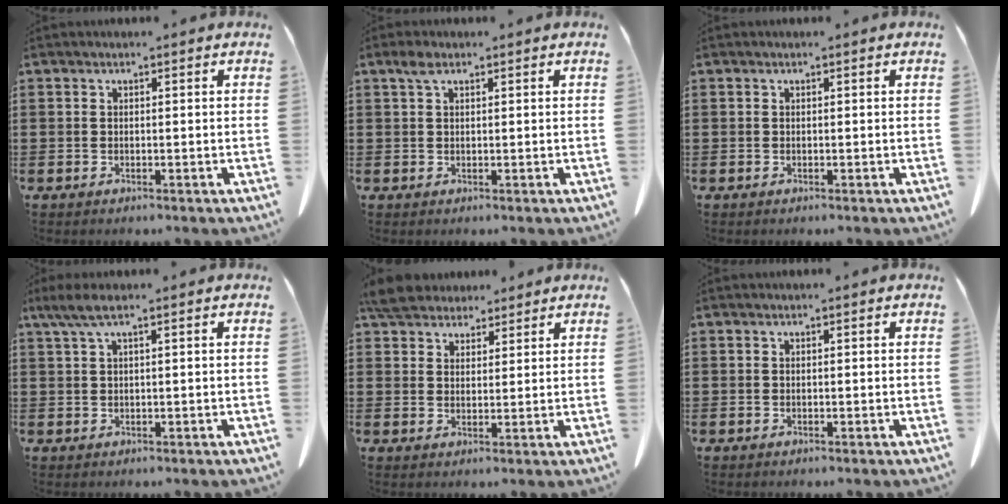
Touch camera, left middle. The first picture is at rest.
{"total": 1.8, "force": [0.9, 1.0, 1.2], "torque": [-0.029, 0.006, 0.015]}
{"total": 0.0}
{"total": 2.9, "force": [1.1, 0.4, 2.6], "torque": [-0.060, -0.002, 0.018]}
{"total": 5.4, "force": [4.8, 2.0, 1.2], "torque": [-0.042, 0.000, 0.092]}
{"total": 0.0}